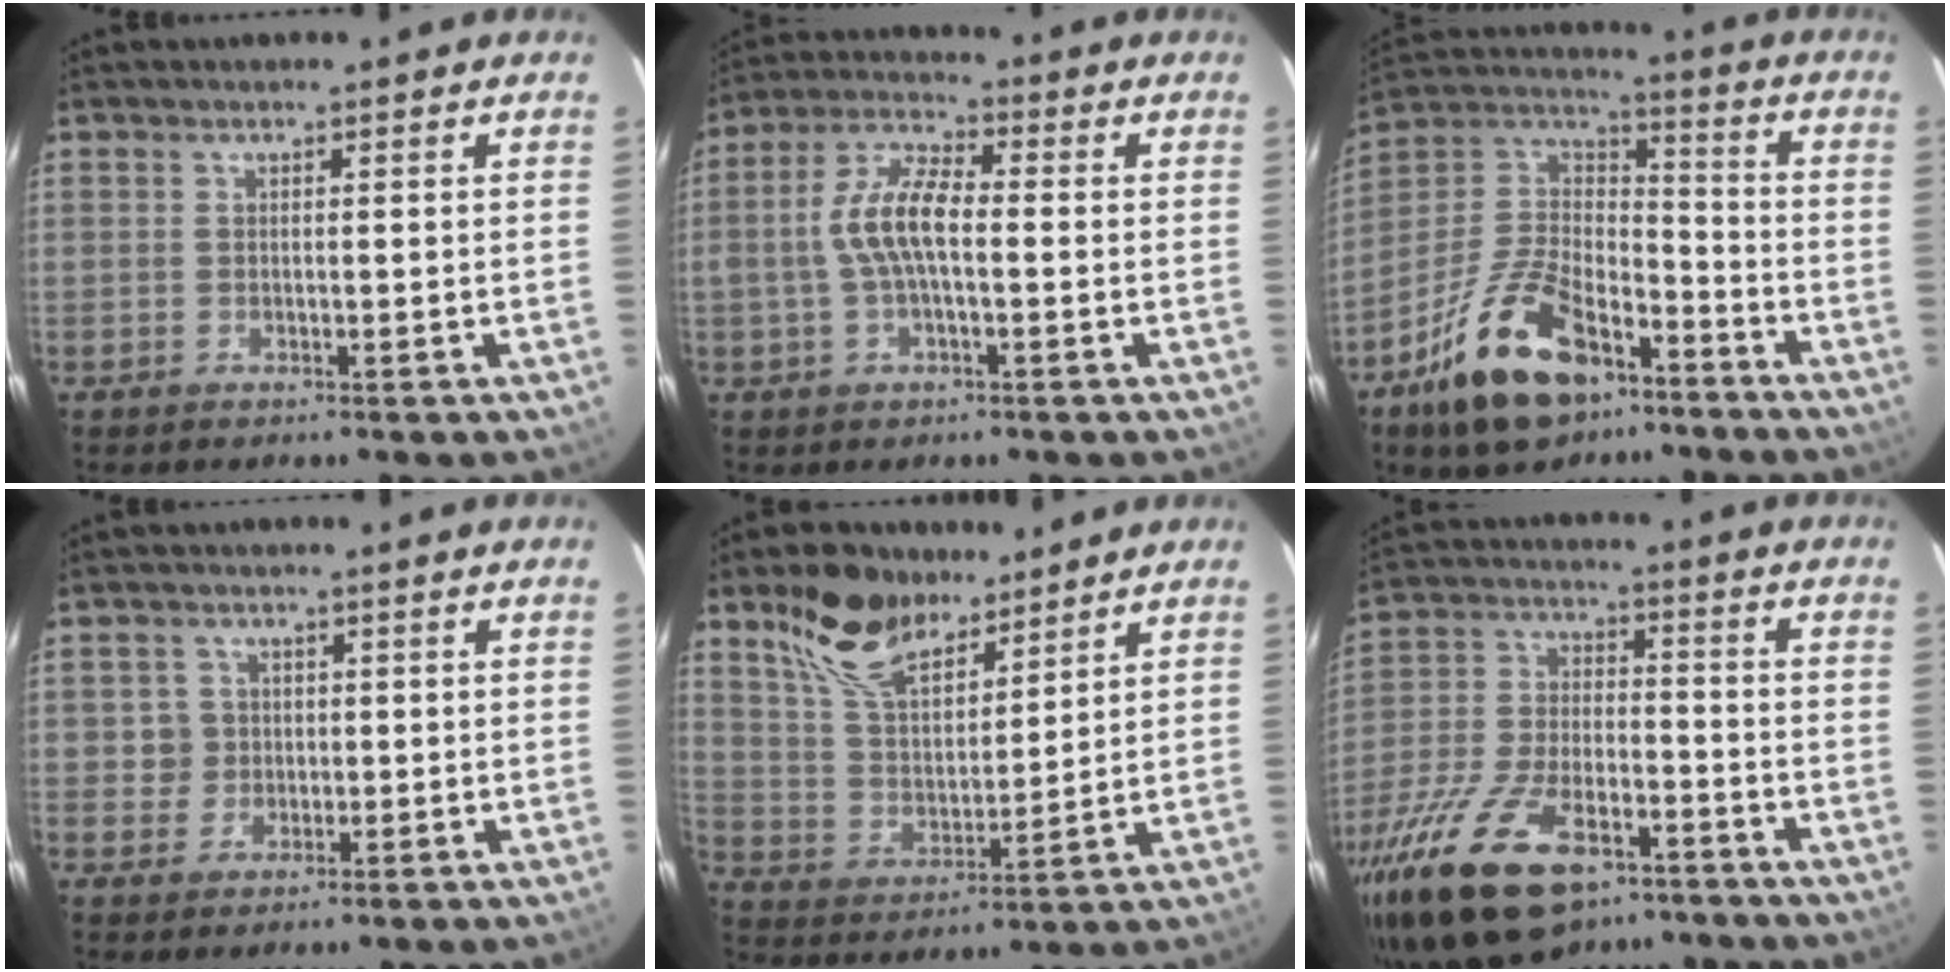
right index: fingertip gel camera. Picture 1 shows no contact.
{"total": 9.0, "force": [-0.8, 3.7, 8.2], "torque": [-0.171, 0.016, -0.019]}
{"total": 19.9, "force": [-11.7, 10.2, 12.4], "torque": [-0.256, 0.013, -0.201]}
{"total": 3.6, "force": [0.1, 3.6, 0.3], "torque": [0.004, 0.019, 0.005]}
{"total": 14.1, "force": [9.9, 6.7, 7.5], "torque": [-0.145, 0.020, 0.189]}
{"total": 21.7, "force": [-13.8, 10.3, 13.2], "torque": [-0.280, -0.022, -0.237]}